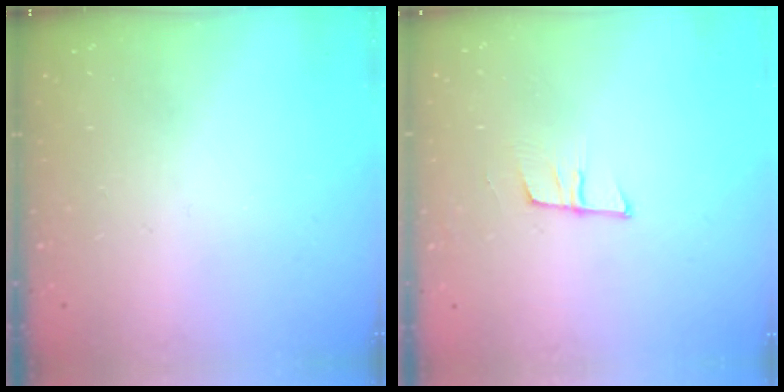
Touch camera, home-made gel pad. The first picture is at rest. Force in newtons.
{"total": 6.9, "press": 6.3, "slide": 2.8}